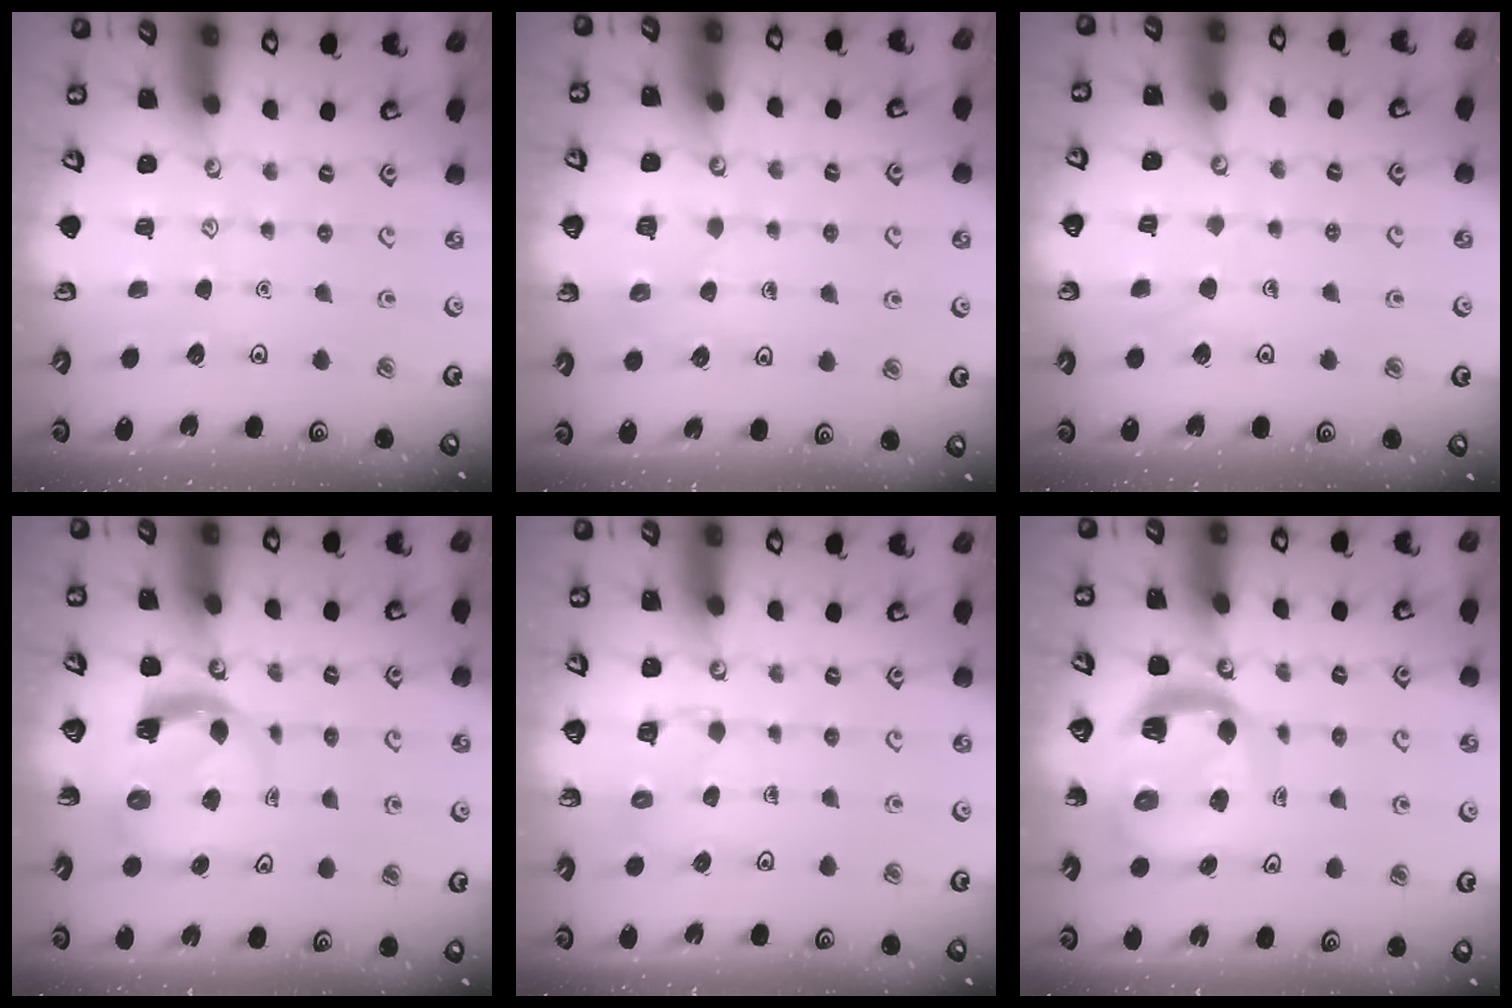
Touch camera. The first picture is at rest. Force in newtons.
{"total": 2.6, "press": 2.6, "slide": 0.1}
{"total": 4.9, "press": 4.8, "slide": 0.3}
{"total": 4.4, "press": 4.3, "slide": 0.8}
{"total": 6.2, "press": 6.2, "slide": 0.3}
{"total": 10.7, "press": 10.6, "slide": 1.3}